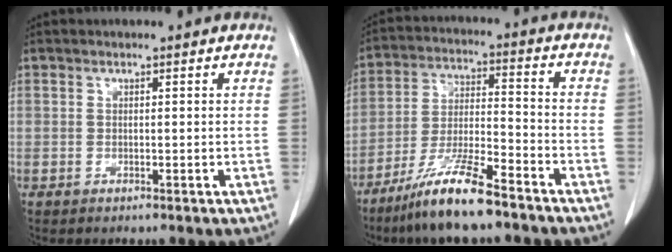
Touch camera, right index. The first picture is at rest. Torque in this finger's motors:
{"motor_torque": [1.04, -1.02, 0.59, 0.18]}